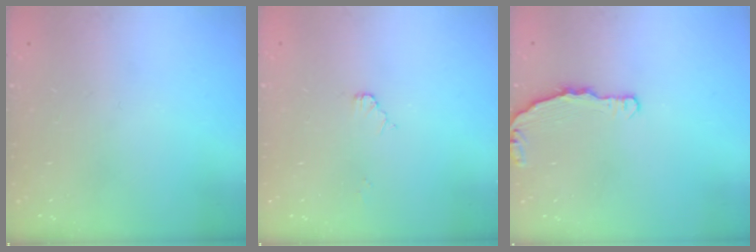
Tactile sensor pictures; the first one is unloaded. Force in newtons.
{"total": 2.0, "press": 2.0, "slide": 0.2}
{"total": 4.3, "press": 4.3, "slide": 0.4}